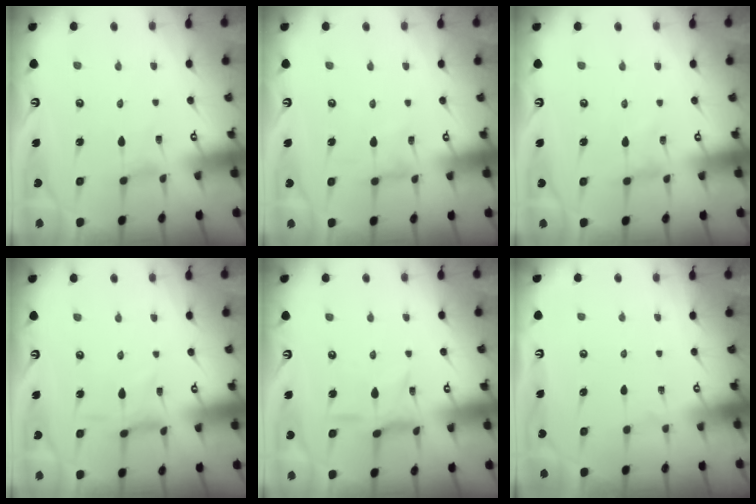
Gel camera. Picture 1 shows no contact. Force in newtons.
{"total": 0.0}
{"total": 0.0}
{"total": 2.4, "press": 2.4, "slide": 0.3}
{"total": 5.9, "press": 5.8, "slide": 0.9}
{"total": 0.0}